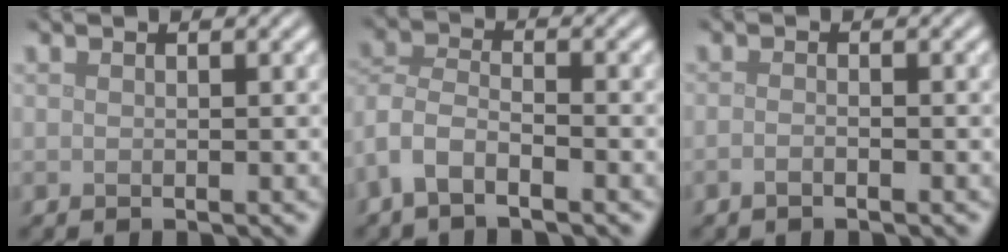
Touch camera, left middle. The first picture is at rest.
{"total": 3.2, "force": [-2.0, 1.3, 2.1], "torque": [-0.045, 0.003, -0.052]}
{"total": 0.8, "force": [-0.5, 0.2, 0.6], "torque": [-0.011, 0.000, -0.010]}